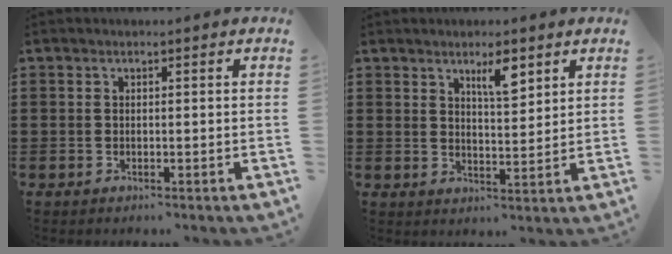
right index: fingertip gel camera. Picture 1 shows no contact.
{"total": 4.3, "force": [2.8, 1.2, 2.9], "torque": [-0.048, -0.001, 0.046]}